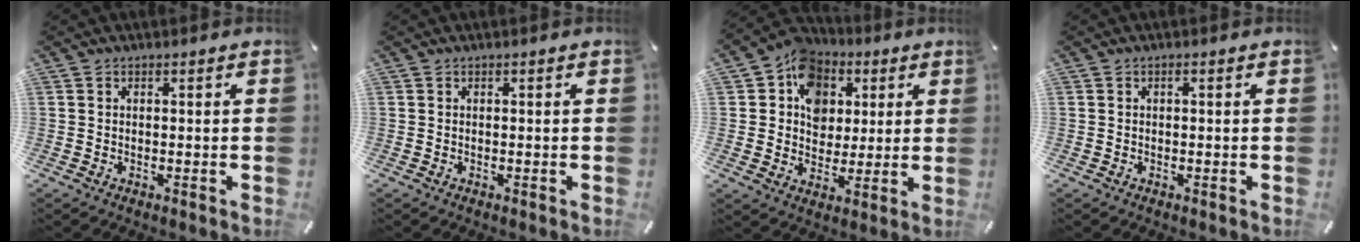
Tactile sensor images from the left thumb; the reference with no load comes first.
{"total": 0.0}
{"total": 11.2, "force": [3.3, 9.9, 4.2], "torque": [-0.077, -0.015, 0.062]}
{"total": 0.7, "force": [0.0, 0.2, 0.7], "torque": [-0.013, 0.002, -0.001]}